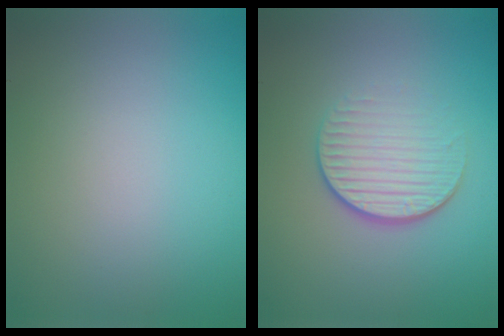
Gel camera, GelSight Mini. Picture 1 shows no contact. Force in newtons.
{"total": 4.0, "press": 2.7, "slide": 3.0}